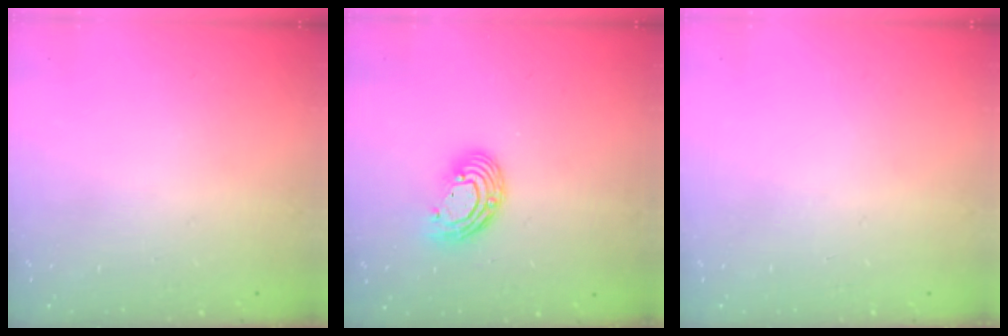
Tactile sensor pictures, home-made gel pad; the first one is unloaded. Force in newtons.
{"total": 9.8, "press": 9.8, "slide": 0.6}
{"total": 0.0}